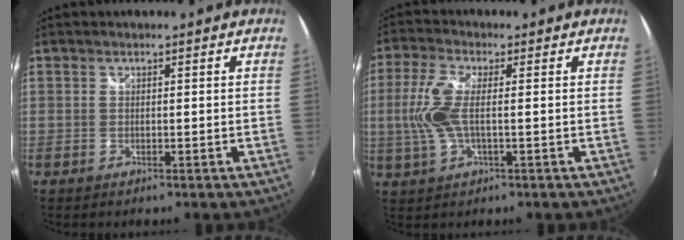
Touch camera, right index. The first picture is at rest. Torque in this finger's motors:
{"motor_torque": [0.60, -0.12, 0.46, 0.10]}